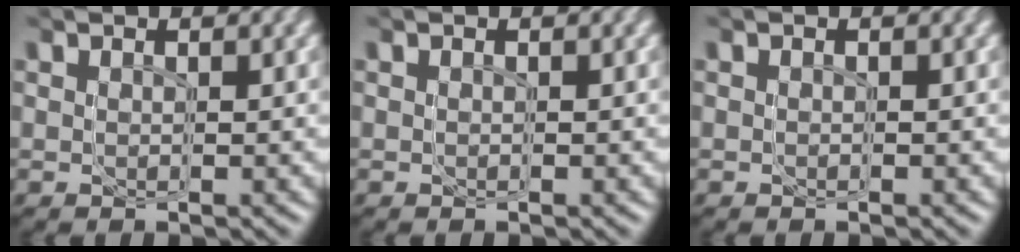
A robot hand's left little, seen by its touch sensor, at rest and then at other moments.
{"total": 0.0}
{"total": 0.0}